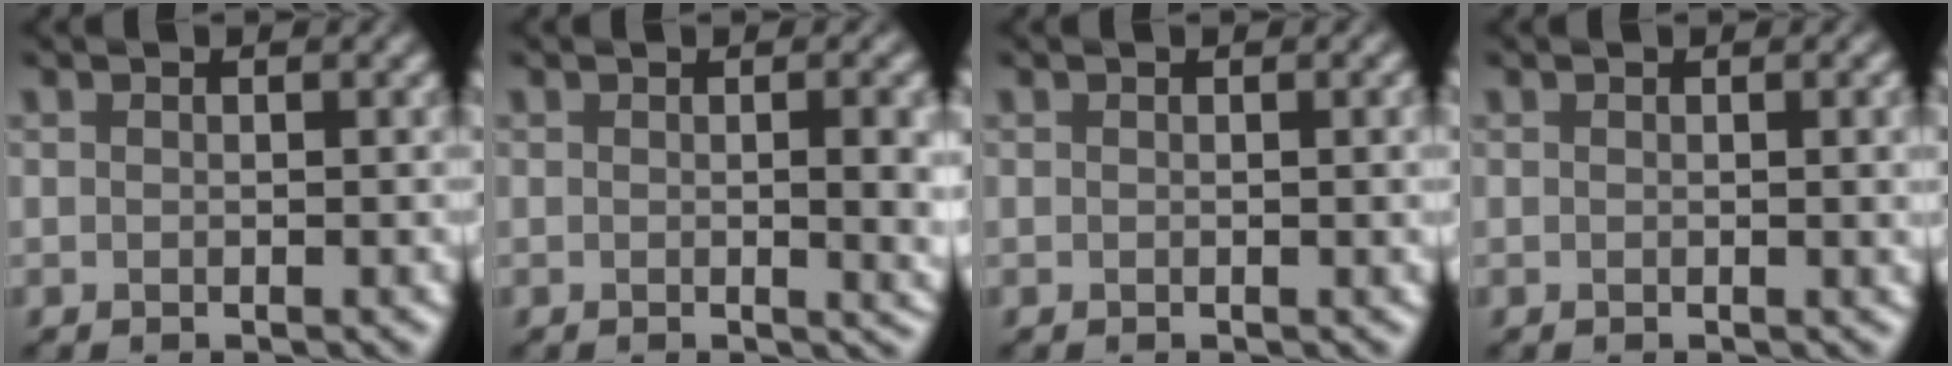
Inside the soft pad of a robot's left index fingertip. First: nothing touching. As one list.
[{"total": 4.1, "force": [0.1, 1.2, 3.9], "torque": [-0.043, 0.000, 0.002]}, {"total": 1.1, "force": [0.1, 0.3, 1.1], "torque": [-0.011, 0.002, 0.000]}, {"total": 1.8, "force": [0.2, 0.5, 1.7], "torque": [-0.016, 0.002, -0.001]}]